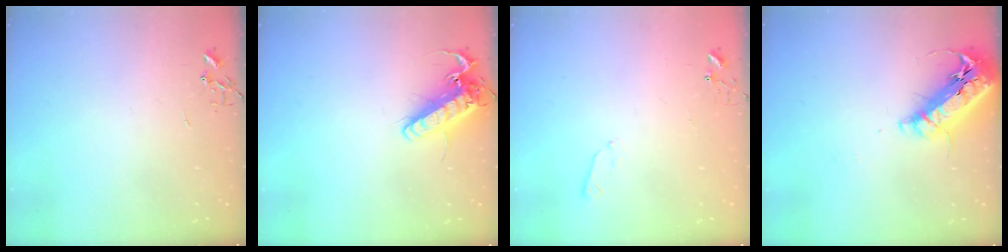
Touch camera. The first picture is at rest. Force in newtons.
{"total": 16.2, "press": 16.0, "slide": 2.5}
{"total": 3.4, "press": 3.4, "slide": 0.5}
{"total": 21.2, "press": 20.8, "slide": 4.0}